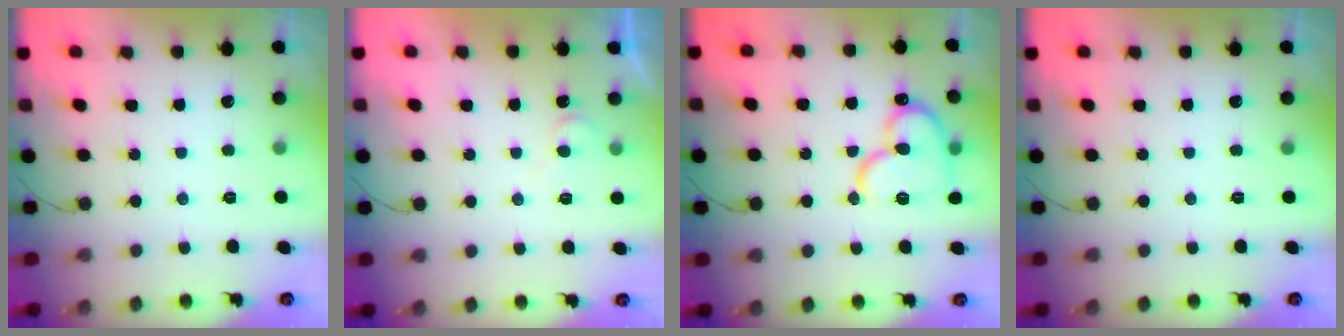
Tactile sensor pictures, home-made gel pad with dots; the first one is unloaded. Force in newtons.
{"total": 4.4, "press": 4.4, "slide": 0.4}
{"total": 15.6, "press": 15.5, "slide": 1.8}
{"total": 0.0}